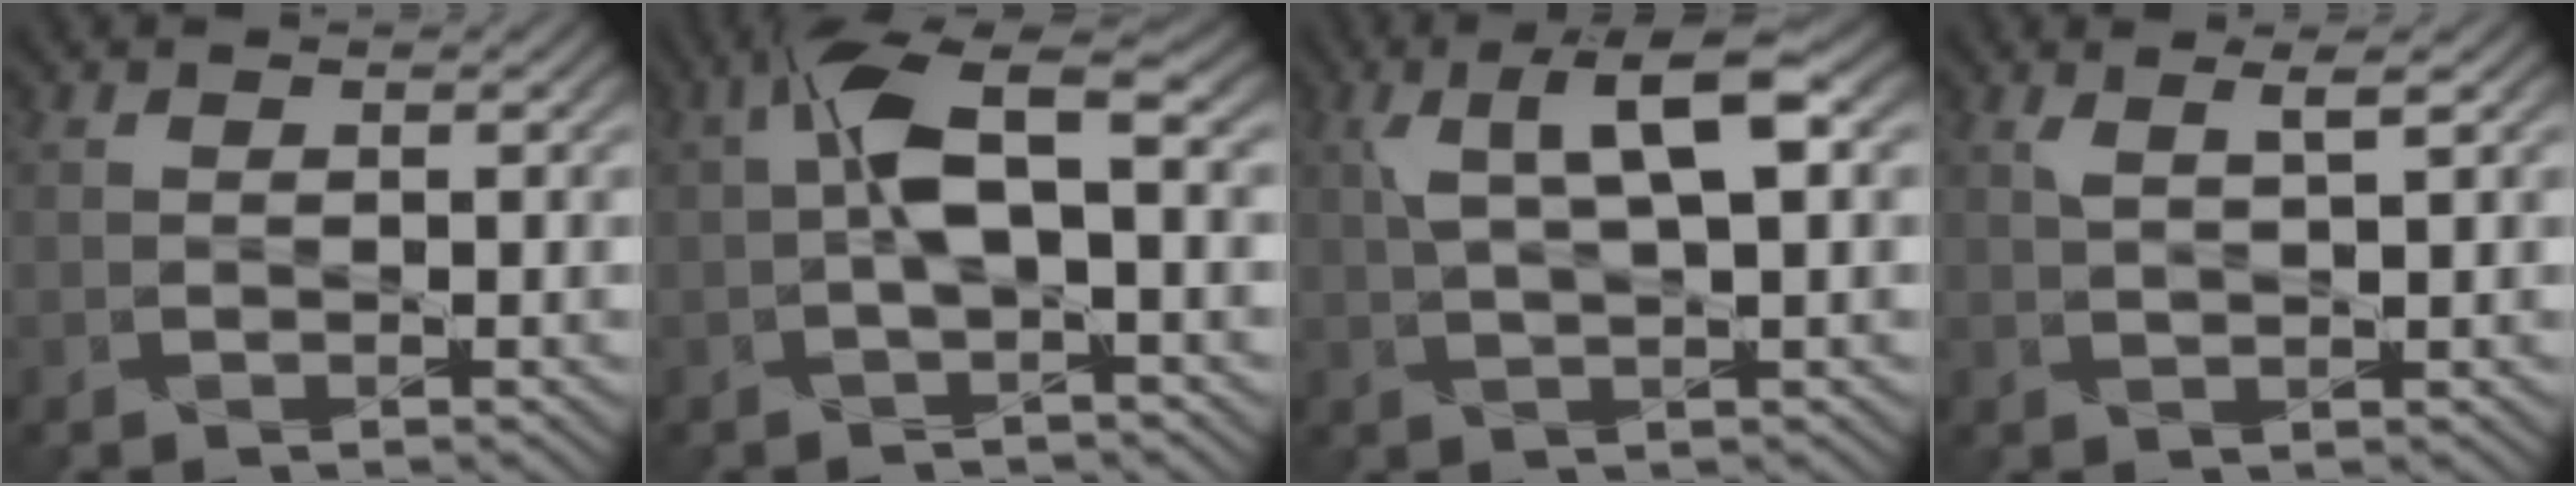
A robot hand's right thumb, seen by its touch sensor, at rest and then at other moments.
{"total": 5.5, "force": [0.5, 1.6, 5.3], "torque": [-0.111, 0.017, 0.003]}
{"total": 6.2, "force": [2.2, 1.2, 5.7], "torque": [-0.100, 0.013, 0.038]}
{"total": 1.9, "force": [1.3, 0.0, 1.4], "torque": [-0.018, 0.009, 0.023]}